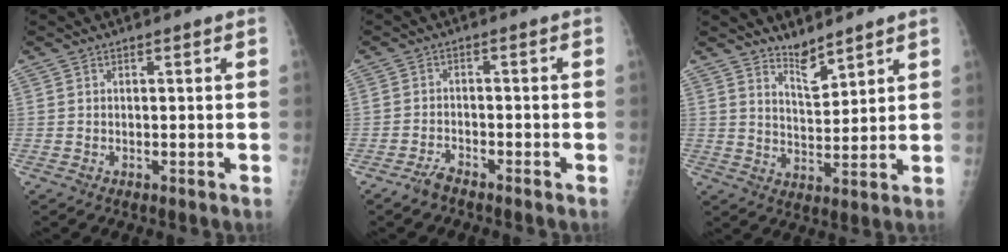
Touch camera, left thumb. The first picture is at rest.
{"total": 2.7, "force": [-2.4, 0.7, 1.0], "torque": [-0.025, 0.009, -0.045]}
{"total": 5.2, "force": [4.5, 1.3, 2.2], "torque": [-0.027, -0.045, 0.086]}